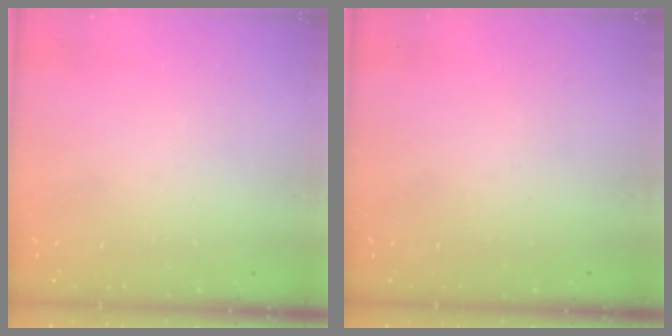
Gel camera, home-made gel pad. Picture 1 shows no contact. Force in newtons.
{"total": 0.0}